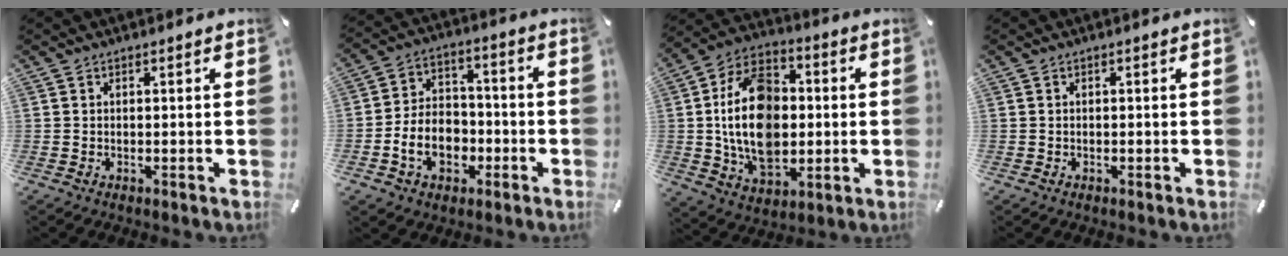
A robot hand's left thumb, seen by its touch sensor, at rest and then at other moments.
{"total": 11.0, "force": [-3.9, 8.5, 5.9], "torque": [-0.122, 0.027, -0.069]}
{"total": 19.8, "force": [-0.3, 14.0, 14.0], "torque": [-0.274, 0.005, -0.010]}
{"total": 0.0}